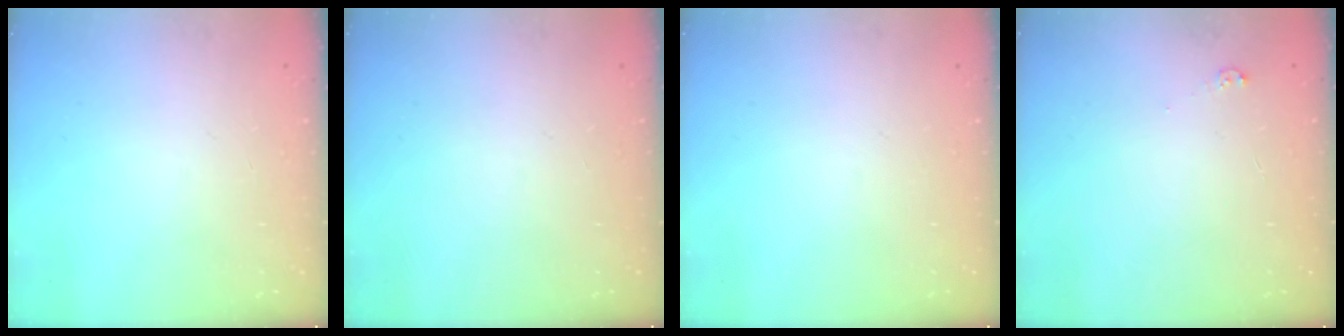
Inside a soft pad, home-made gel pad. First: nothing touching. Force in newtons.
{"total": 0.0}
{"total": 0.0}
{"total": 3.0, "press": 3.0, "slide": 0.4}